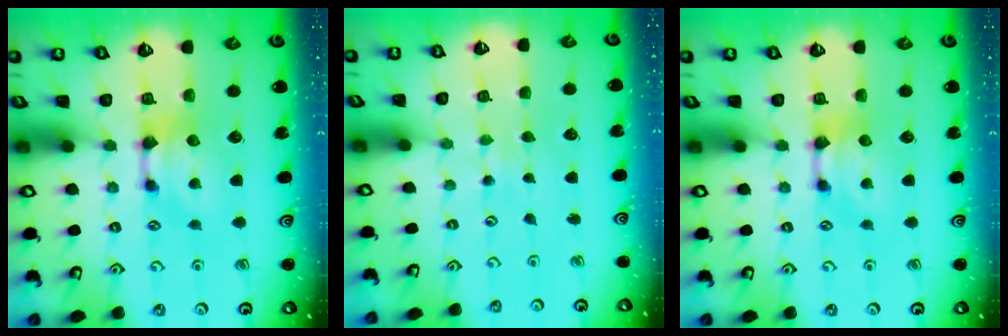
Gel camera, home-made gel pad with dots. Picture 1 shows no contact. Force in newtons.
{"total": 5.2, "press": 5.2, "slide": 0.3}
{"total": 0.0}